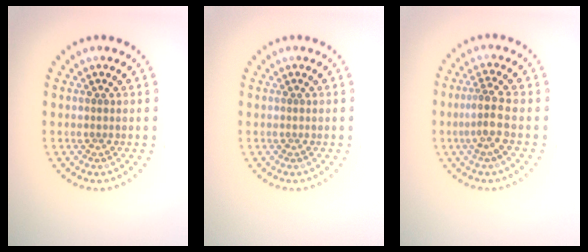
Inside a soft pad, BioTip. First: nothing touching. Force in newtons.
{"total": 0.0}
{"total": 2.6, "press": 2.1, "slide": 1.6}